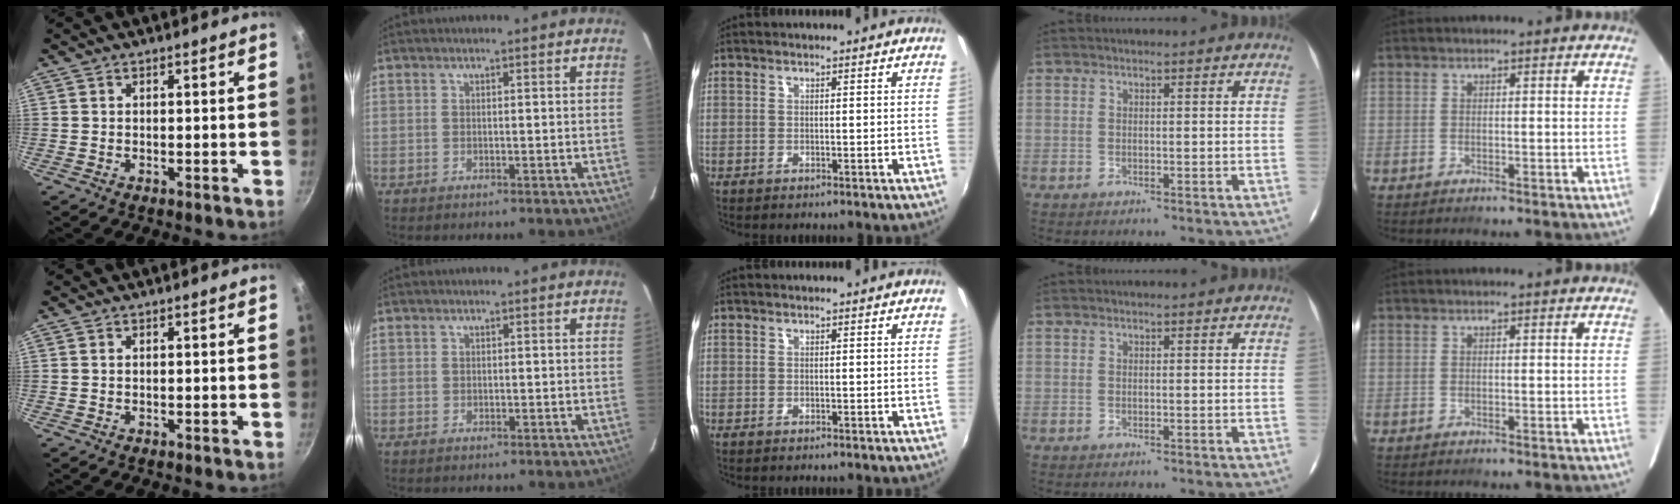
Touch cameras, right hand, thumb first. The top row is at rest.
{}